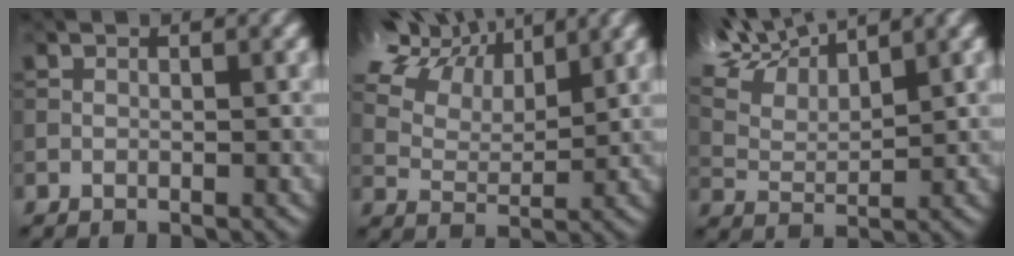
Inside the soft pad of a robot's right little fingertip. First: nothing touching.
{"total": 10.2, "force": [7.0, 5.3, 5.2], "torque": [-0.133, 0.022, 0.139]}
{"total": 8.2, "force": [7.1, 1.6, 3.7], "torque": [-0.111, 0.012, 0.131]}